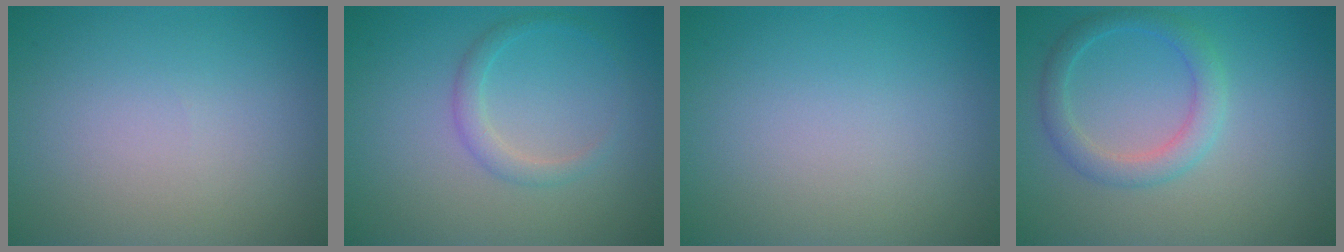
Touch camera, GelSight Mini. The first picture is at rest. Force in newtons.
{"total": 1.6, "press": 1.6, "slide": 0.1}
{"total": 0.0}
{"total": 2.7, "press": 2.7, "slide": 0.1}